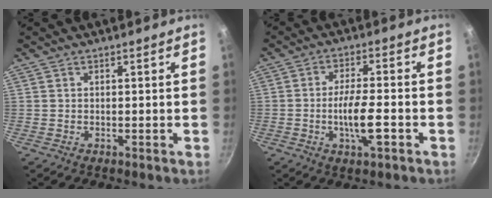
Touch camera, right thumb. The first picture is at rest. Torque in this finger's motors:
{"motor_torque": [3.12, 1.89, 1.51, -1.26, 0.62]}